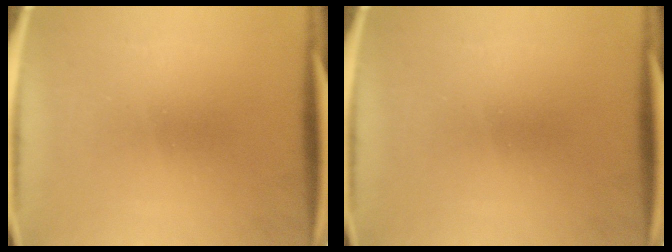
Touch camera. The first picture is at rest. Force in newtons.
{"total": 0.0}